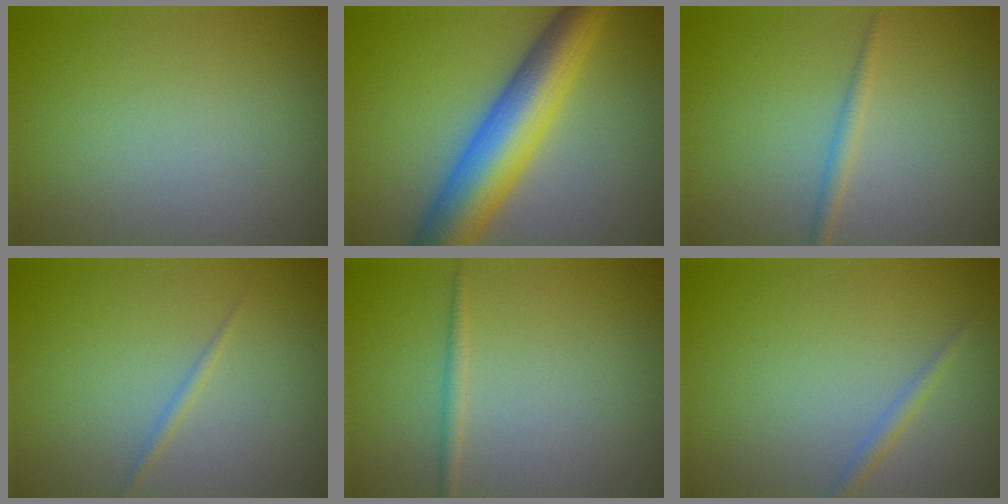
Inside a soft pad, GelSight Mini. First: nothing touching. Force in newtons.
{"total": 9.0, "press": 9.0, "slide": 0.2}
{"total": 1.2, "press": 1.2, "slide": 0.1}
{"total": 0.7, "press": 0.7, "slide": 0.1}
{"total": 1.0, "press": 1.0, "slide": 0.0}
{"total": 1.1, "press": 1.1, "slide": 0.0}